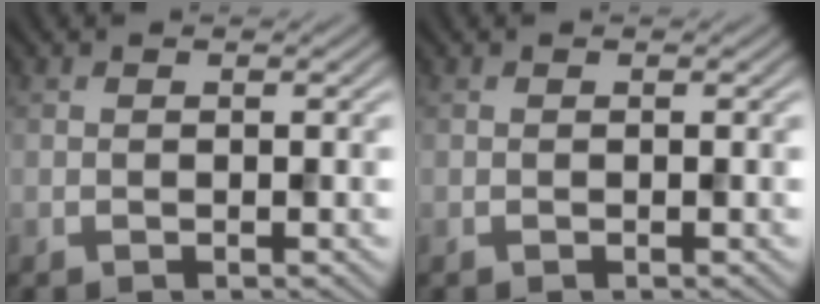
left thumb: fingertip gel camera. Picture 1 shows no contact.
{"total": 0.0}